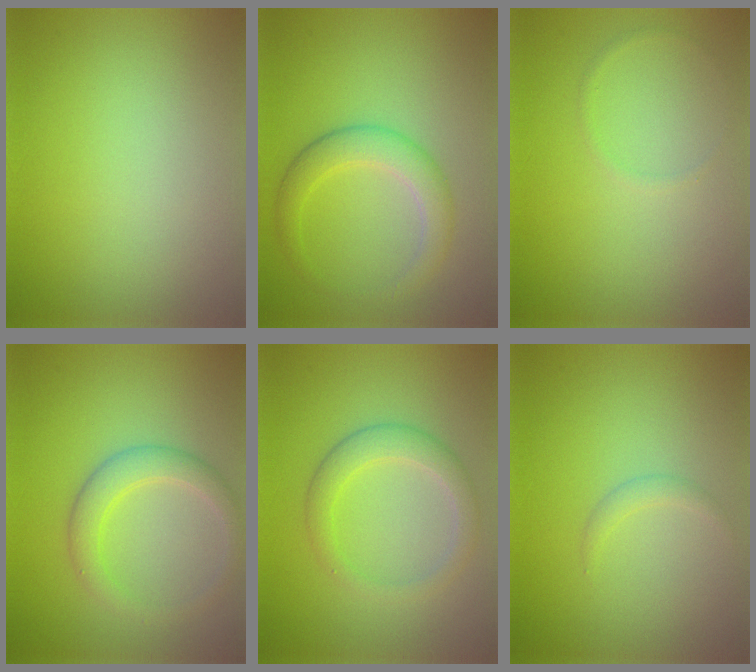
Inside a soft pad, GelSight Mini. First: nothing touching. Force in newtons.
{"total": 2.6, "press": 2.6, "slide": 0.2}
{"total": 0.6, "press": 0.6, "slide": 0.1}
{"total": 3.0, "press": 3.0, "slide": 0.1}
{"total": 2.8, "press": 2.8, "slide": 0.2}
{"total": 0.9, "press": 0.9, "slide": 0.1}